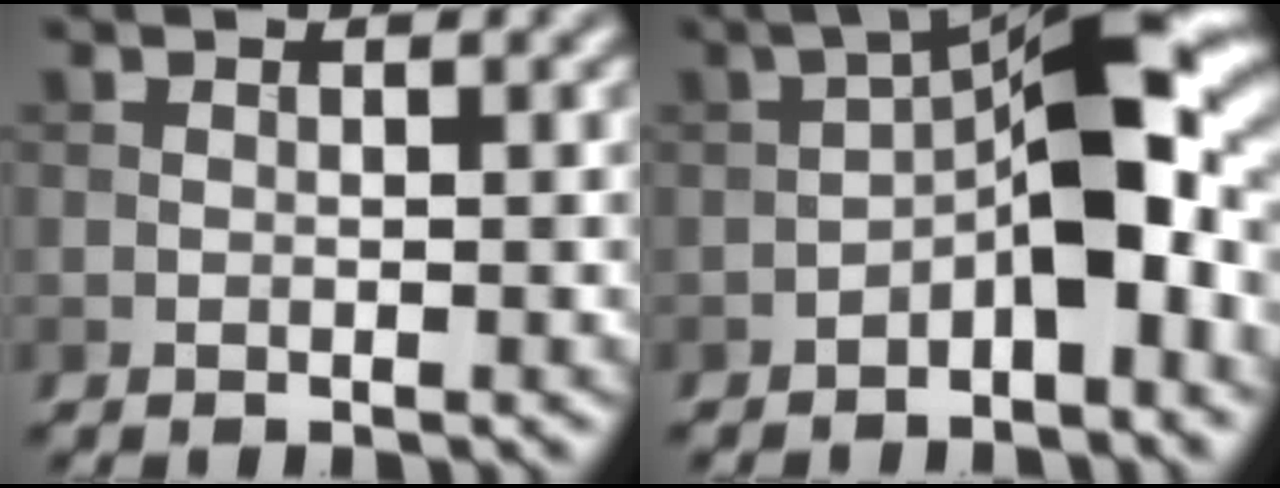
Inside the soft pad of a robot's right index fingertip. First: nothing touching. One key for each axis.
{"total": 9.9, "fx": -1.8, "fy": 3.4, "fz": 9.1, "tx": -0.131, "ty": 0.028, "tz": -0.040}